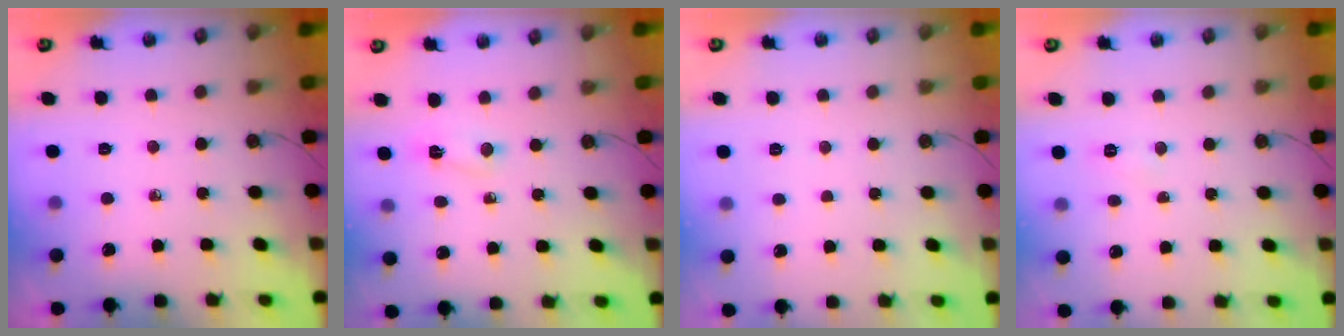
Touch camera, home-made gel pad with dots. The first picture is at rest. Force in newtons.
{"total": 2.1, "press": 2.0, "slide": 0.5}
{"total": 4.9, "press": 2.9, "slide": 4.0}
{"total": 3.9, "press": 3.9, "slide": 0.4}